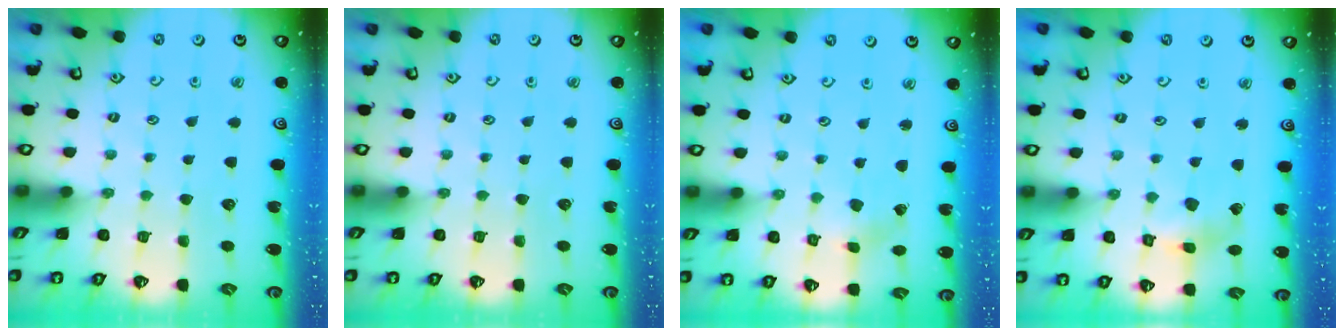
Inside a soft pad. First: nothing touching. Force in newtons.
{"total": 0.0}
{"total": 0.9, "press": 0.9, "slide": 0.1}
{"total": 4.8, "press": 4.8, "slide": 0.4}